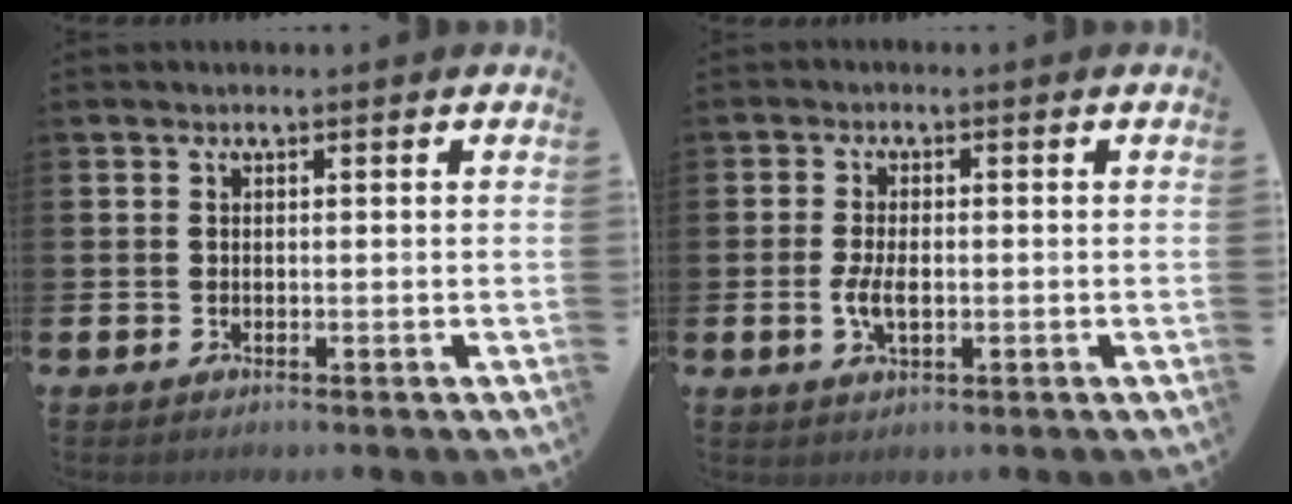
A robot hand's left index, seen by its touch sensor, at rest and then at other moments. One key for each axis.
{"total": 3.5, "fx": -0.4, "fy": 1.7, "fz": 3.0, "tx": -0.061, "ty": 0.000, "tz": -0.011}